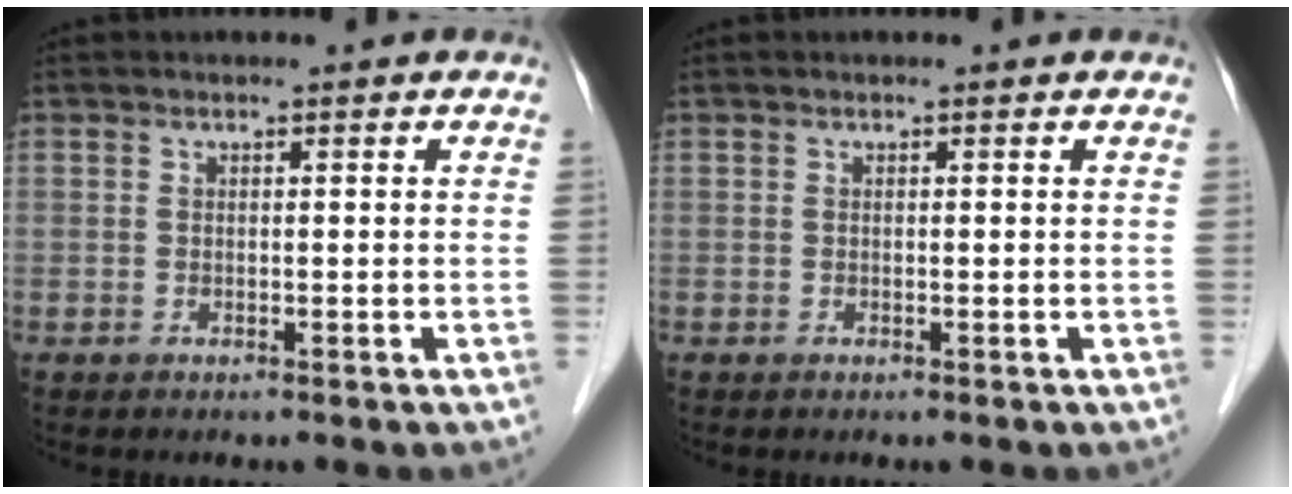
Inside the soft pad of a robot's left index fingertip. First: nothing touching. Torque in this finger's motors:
{"motor_torque": [-0.01, 0.01, 0.00, 0.00]}